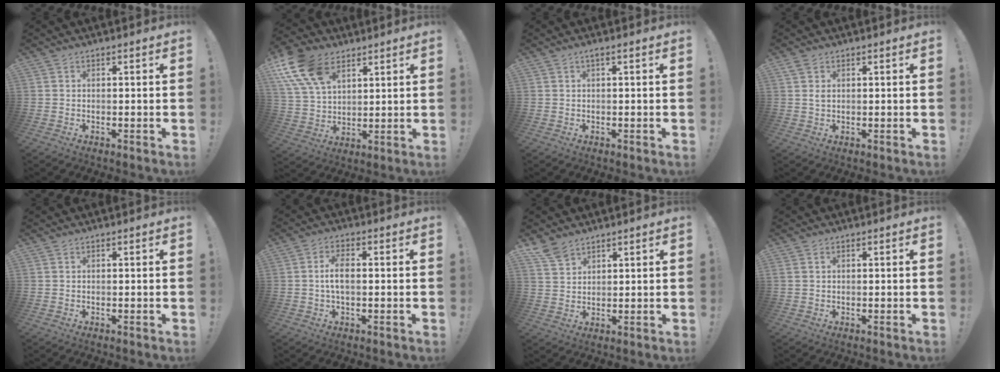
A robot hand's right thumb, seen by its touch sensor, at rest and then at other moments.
{"total": 15.8, "force": [8.4, 9.7, 9.2], "torque": [-0.196, -0.036, 0.159]}
{"total": 1.1, "force": [0.1, -0.1, 1.1], "torque": [-0.026, 0.003, 0.002]}
{"total": 2.0, "force": [1.0, 1.3, 1.2], "torque": [-0.026, 0.001, 0.019]}
{"total": 0.0}
{"total": 5.6, "force": [0.1, 2.5, 5.0], "torque": [-0.088, 0.005, -0.001]}
{"total": 5.7, "force": [4.6, 2.5, 2.1], "torque": [-0.031, -0.029, 0.087]}
{"total": 1.1, "force": [0.4, 0.8, 0.6], "torque": [-0.018, 0.005, 0.009]}